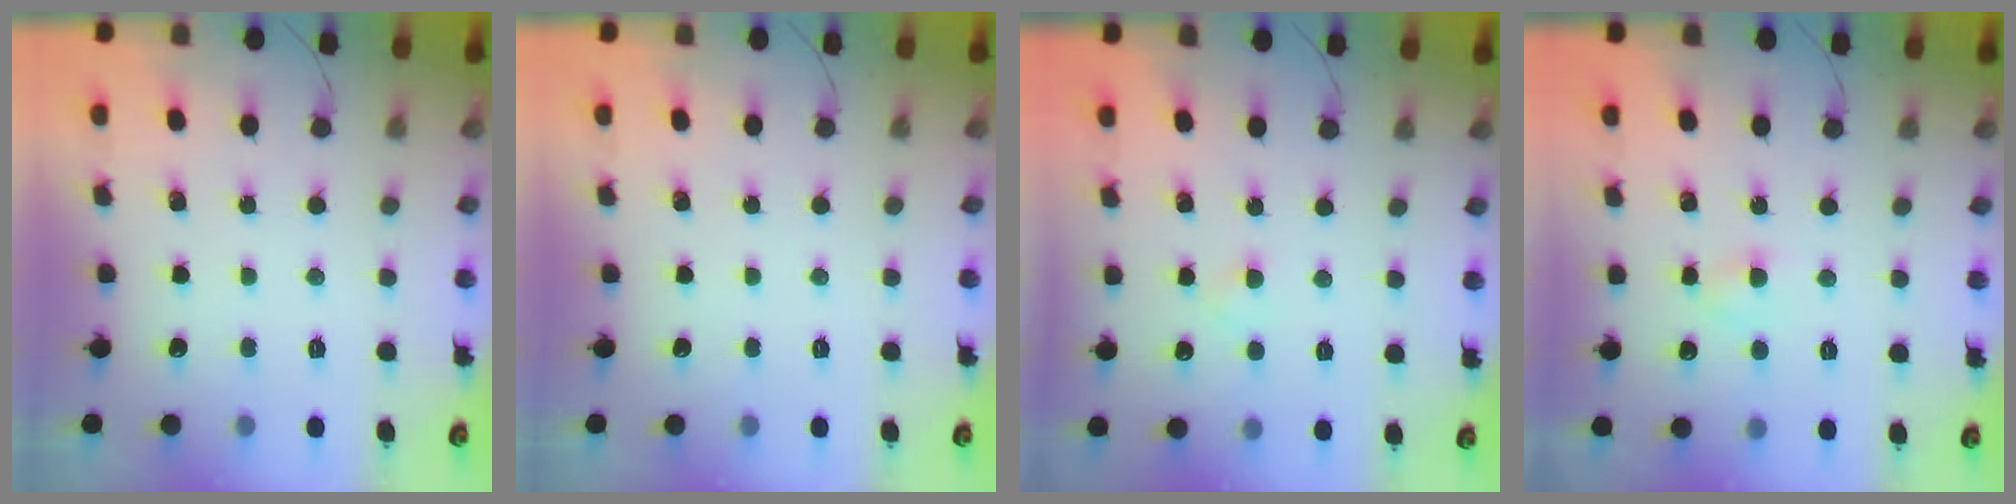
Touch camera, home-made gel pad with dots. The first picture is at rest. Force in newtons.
{"total": 0.0}
{"total": 1.7, "press": 1.4, "slide": 0.8}
{"total": 2.6, "press": 2.4, "slide": 1.1}